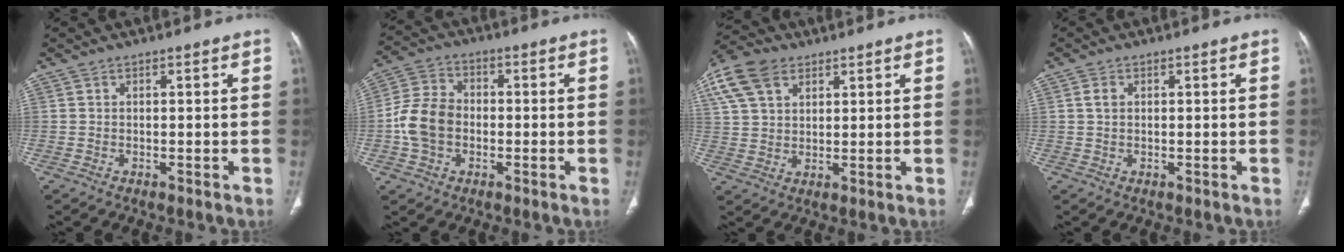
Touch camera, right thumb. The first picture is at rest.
{"total": 9.4, "force": [-1.5, 7.1, 5.9], "torque": [-0.109, 0.026, -0.036]}
{"total": 12.8, "force": [6.4, 8.4, 7.2], "torque": [-0.149, 0.009, 0.123]}
{"total": 1.7, "force": [0.4, 1.2, 1.1], "torque": [-0.019, 0.001, 0.009]}